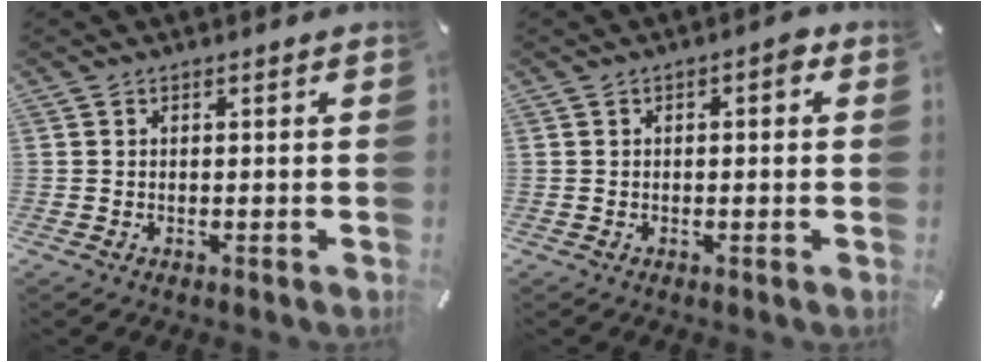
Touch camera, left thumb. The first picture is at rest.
{"total": 2.4, "force": [-0.1, 1.2, 2.1], "torque": [-0.025, 0.005, -0.008]}